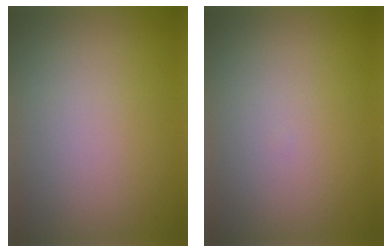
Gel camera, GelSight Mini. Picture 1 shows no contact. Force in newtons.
{"total": 0.0}